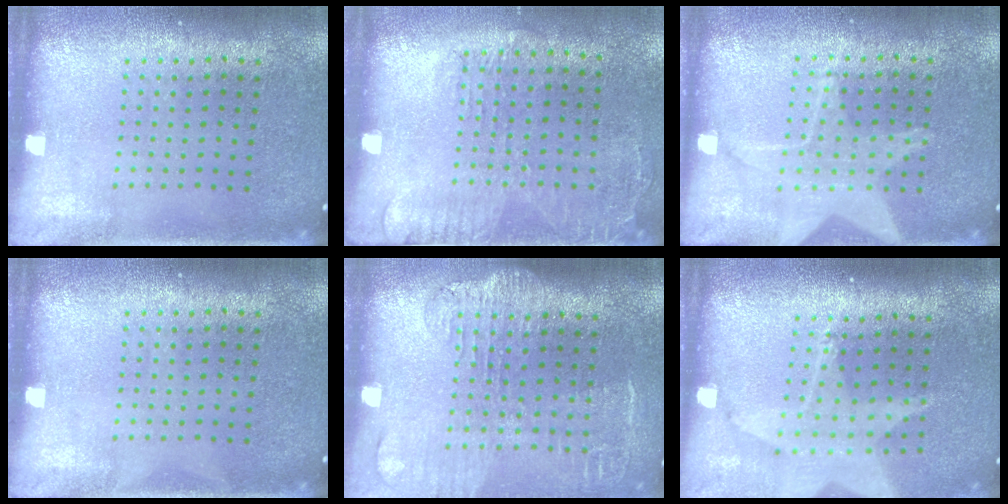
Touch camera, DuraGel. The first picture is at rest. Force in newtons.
{"total": 1.7, "press": 1.2, "slide": 1.1}
{"total": 1.5, "press": 1.5, "slide": 0.2}
{"total": 0.0}
{"total": 1.9, "press": 1.6, "slide": 1.0}
{"total": 2.0, "press": 1.6, "slide": 1.3}